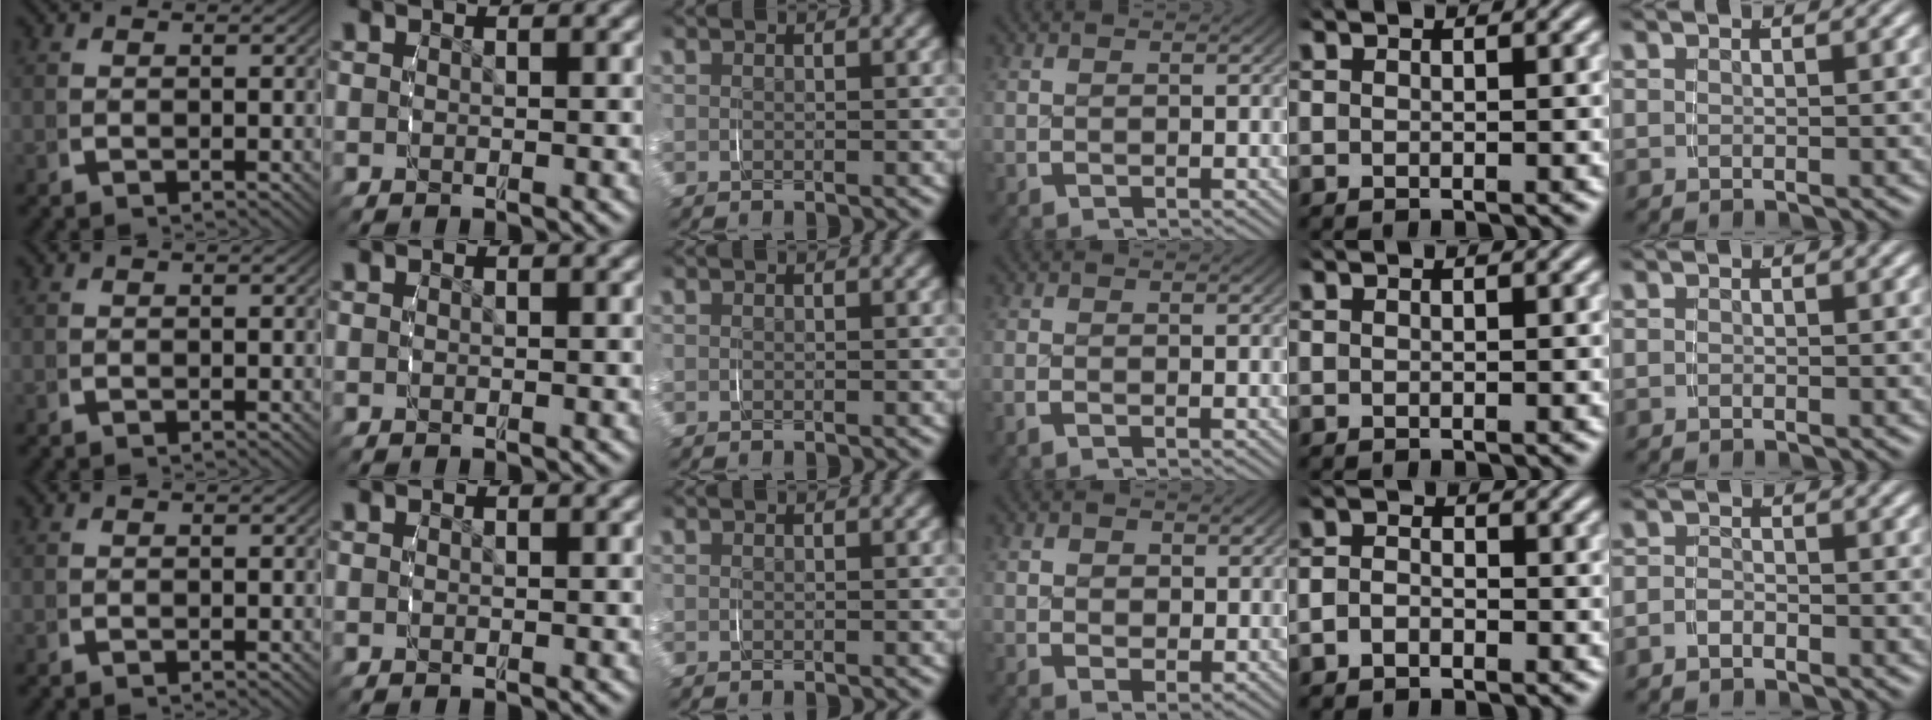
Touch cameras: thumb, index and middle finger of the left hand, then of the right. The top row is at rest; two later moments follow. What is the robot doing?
{"motion": "grasp_and_lifting", "object": "scarf"}